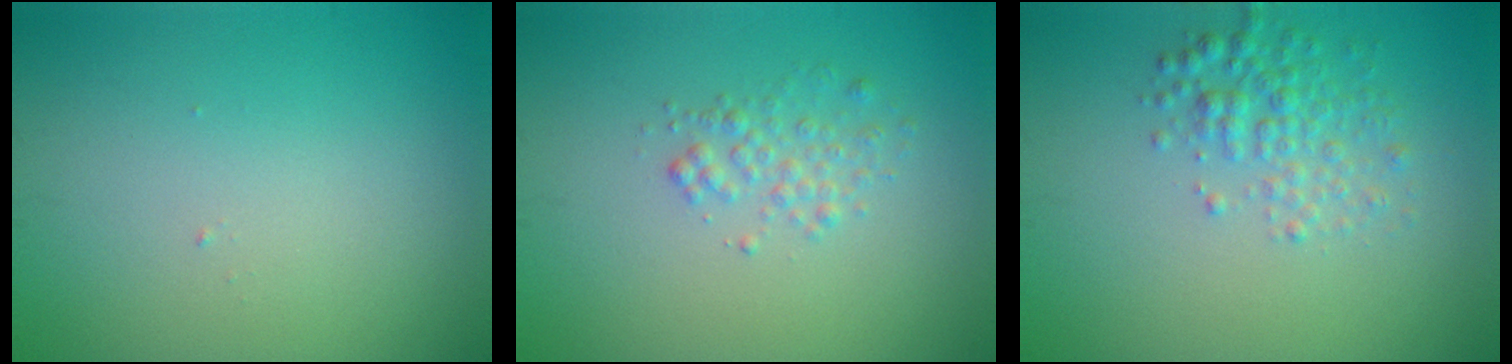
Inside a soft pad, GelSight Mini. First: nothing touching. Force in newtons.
{"total": 1.6, "press": 1.6, "slide": 0.1}
{"total": 2.7, "press": 2.7, "slide": 0.1}